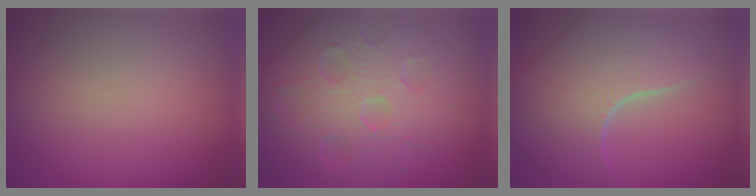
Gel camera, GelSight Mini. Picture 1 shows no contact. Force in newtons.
{"total": 8.0, "press": 5.6, "slide": 5.7}
{"total": 8.2, "press": 5.9, "slide": 5.6}